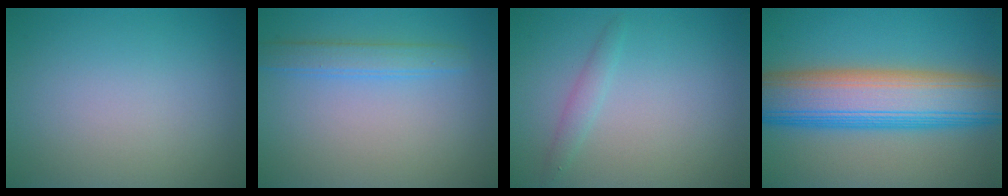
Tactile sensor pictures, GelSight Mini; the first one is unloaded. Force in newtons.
{"total": 2.3, "press": 2.3, "slide": 0.2}
{"total": 1.3, "press": 1.3, "slide": 0.1}
{"total": 11.8, "press": 11.7, "slide": 0.5}